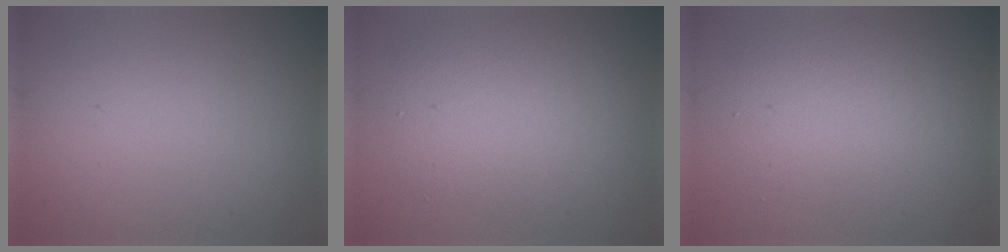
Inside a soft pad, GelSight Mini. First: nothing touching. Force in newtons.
{"total": 4.8, "press": 4.8, "slide": 0.2}
{"total": 3.9, "press": 3.9, "slide": 0.5}